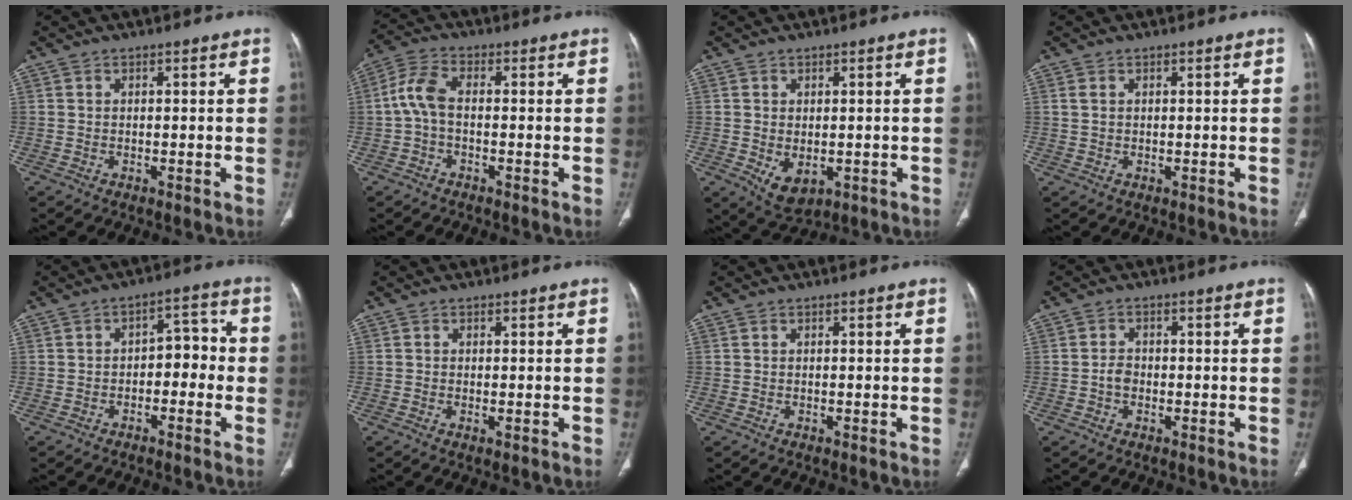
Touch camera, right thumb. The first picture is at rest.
{"total": 5.8, "force": [-0.6, 3.0, 4.9], "torque": [-0.108, 0.020, -0.021]}
{"total": 5.4, "force": [-1.1, 3.4, 4.0], "torque": [-0.061, -0.010, 0.000]}
{"total": 1.1, "force": [0.4, 0.7, 0.8], "torque": [-0.023, 0.005, 0.013]}
{"total": 6.2, "force": [-1.7, 3.9, 4.5], "torque": [-0.038, 0.038, -0.033]}
{"total": 0.8, "force": [-0.3, 0.3, 0.7], "torque": [-0.016, -0.003, -0.004]}
{"total": 0.0}
{"total": 2.1, "force": [-0.6, 1.5, 1.2], "torque": [-0.017, 0.009, -0.015]}